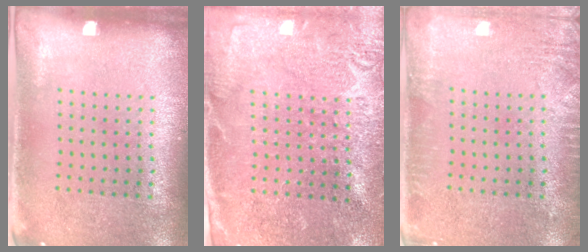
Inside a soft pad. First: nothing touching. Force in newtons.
{"total": 3.1, "press": 3.1, "slide": 0.4}
{"total": 2.3, "press": 2.2, "slide": 0.2}